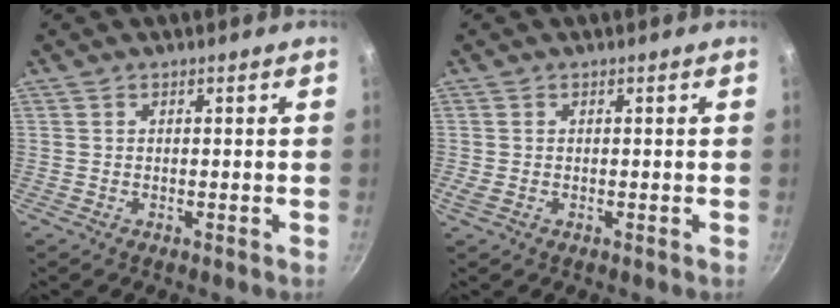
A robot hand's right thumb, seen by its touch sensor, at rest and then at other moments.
{"total": 1.0, "force": [-0.2, 0.4, 0.9], "torque": [-0.022, 0.001, -0.004]}